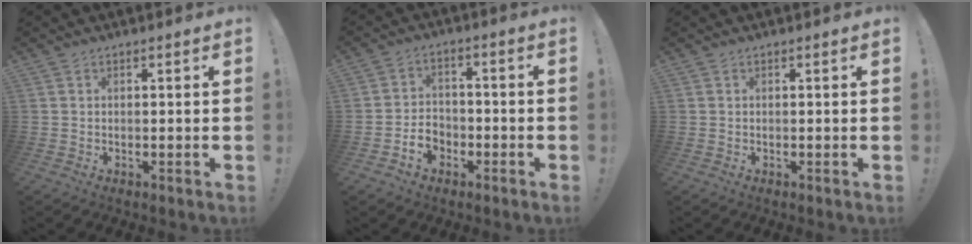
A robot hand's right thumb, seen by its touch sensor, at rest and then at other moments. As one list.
[{"total": 6.4, "force": [-3.7, 4.6, 2.5], "torque": [-0.047, 0.018, -0.065]}, {"total": 0.0}]